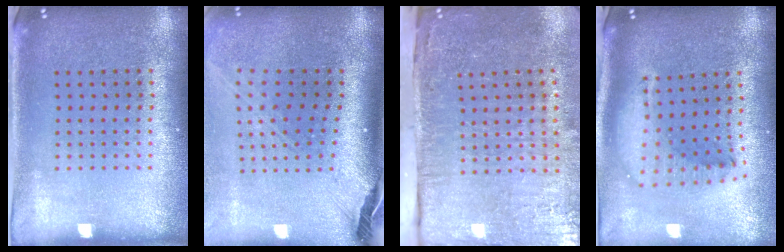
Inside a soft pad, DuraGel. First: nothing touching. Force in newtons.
{"total": 2.8, "press": 2.0, "slide": 1.9}
{"total": 5.0, "press": 4.0, "slide": 3.0}
{"total": 2.1, "press": 1.6, "slide": 1.3}